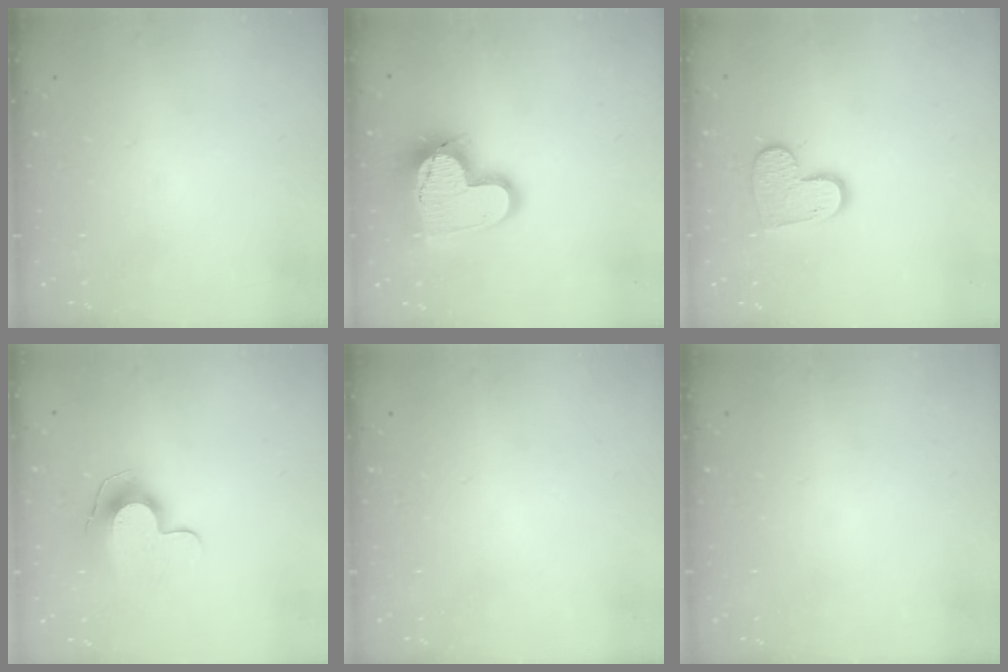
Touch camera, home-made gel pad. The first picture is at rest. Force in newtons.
{"total": 17.1, "press": 17.0, "slide": 1.5}
{"total": 10.0, "press": 10.0, "slide": 0.9}
{"total": 9.6, "press": 9.6, "slide": 0.1}
{"total": 0.0}
{"total": 0.0}